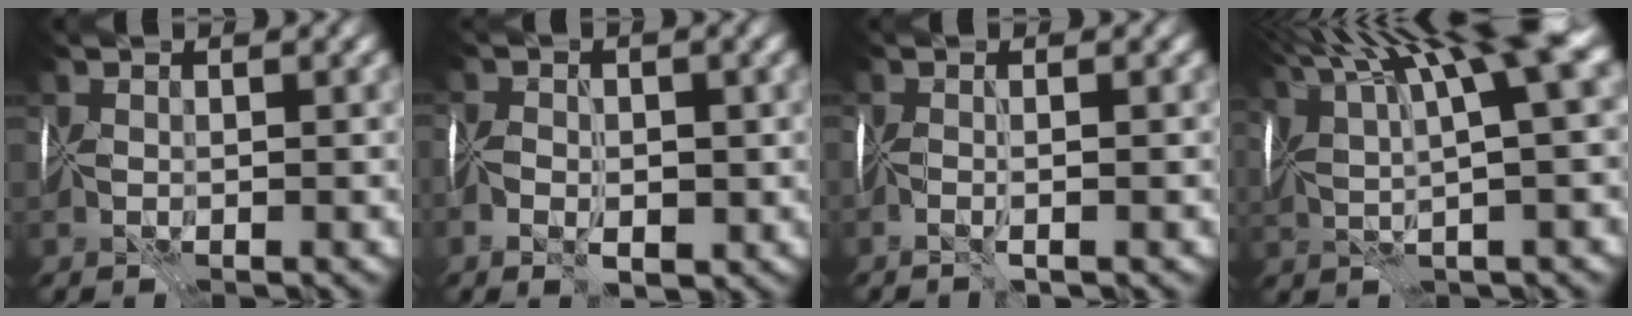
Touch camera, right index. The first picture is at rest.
{"total": 3.3, "force": [-1.5, 1.9, 2.2], "torque": [-0.033, -0.002, -0.033]}
{"total": 1.1, "force": [-0.6, -0.4, 0.8], "torque": [-0.002, 0.001, -0.013]}
{"total": 11.9, "force": [5.9, 2.1, 10.1], "torque": [-0.157, 0.022, 0.099]}